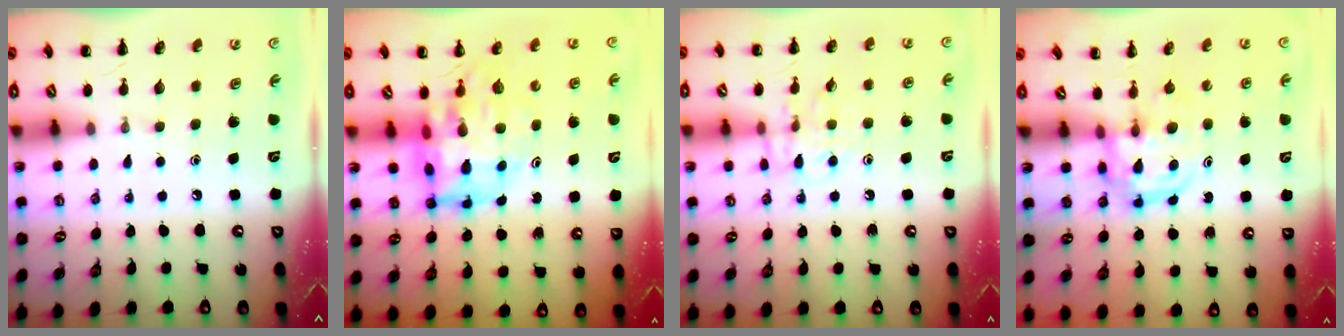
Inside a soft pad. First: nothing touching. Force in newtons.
{"total": 13.1, "press": 12.5, "slide": 4.1}
{"total": 10.0, "press": 10.0, "slide": 0.8}
{"total": 3.3, "press": 3.3, "slide": 0.4}